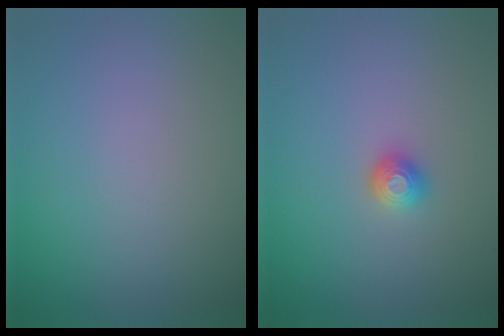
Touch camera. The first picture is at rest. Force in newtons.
{"total": 1.4, "press": 1.2, "slide": 0.6}